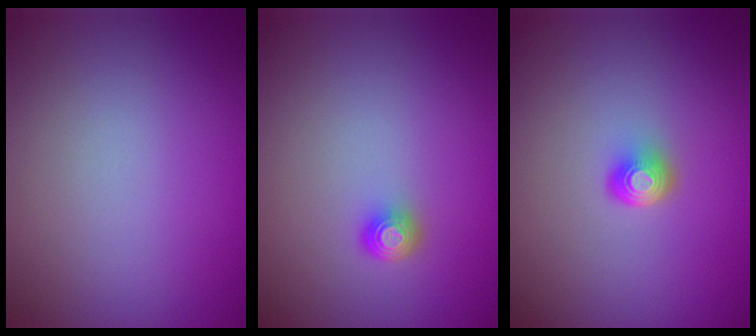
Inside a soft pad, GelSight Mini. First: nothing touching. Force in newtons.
{"total": 1.5, "press": 1.2, "slide": 0.9}
{"total": 1.9, "press": 1.3, "slide": 1.4}